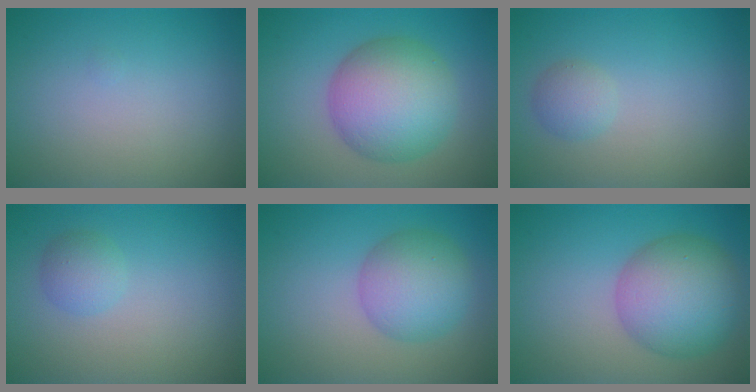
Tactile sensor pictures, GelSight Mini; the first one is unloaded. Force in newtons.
{"total": 8.5, "press": 8.5, "slide": 0.3}
{"total": 1.6, "press": 1.6, "slide": 0.1}
{"total": 1.8, "press": 1.8, "slide": 0.0}
{"total": 5.2, "press": 5.2, "slide": 0.2}
{"total": 7.7, "press": 7.7, "slide": 0.3}